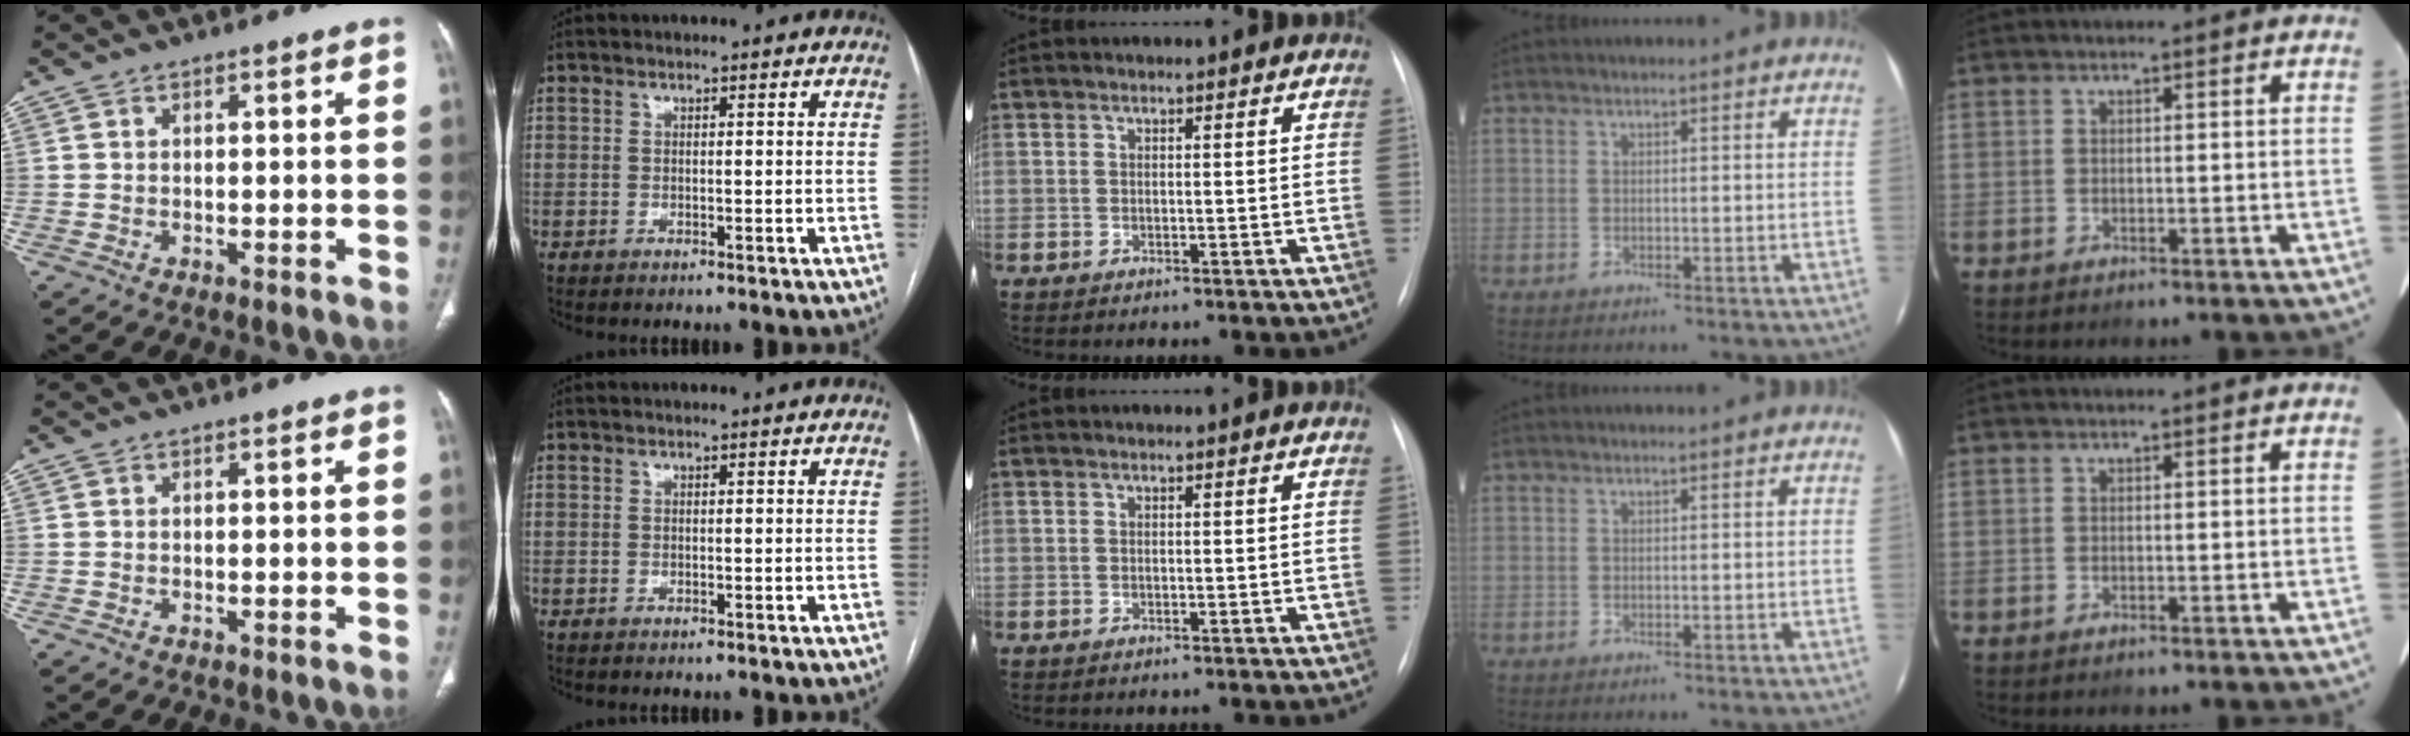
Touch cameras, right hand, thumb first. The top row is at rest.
{}